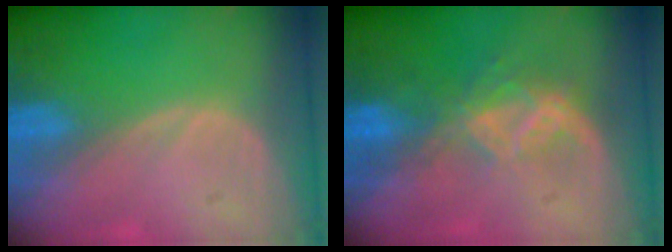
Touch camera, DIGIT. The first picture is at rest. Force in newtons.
{"total": 6.7, "press": 5.7, "slide": 3.5}